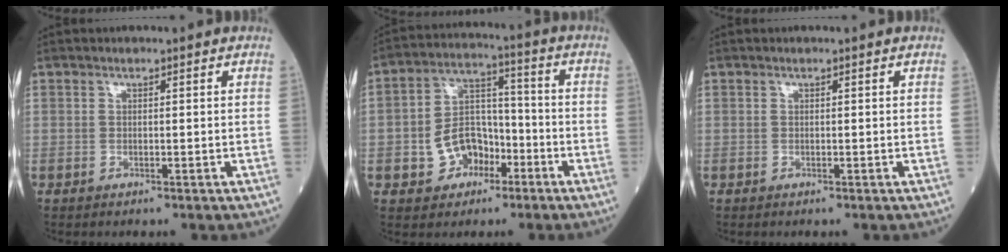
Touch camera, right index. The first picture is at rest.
{"total": 8.7, "force": [-3.5, 6.4, 4.8], "torque": [-0.096, 0.026, -0.055]}
{"total": 0.0}